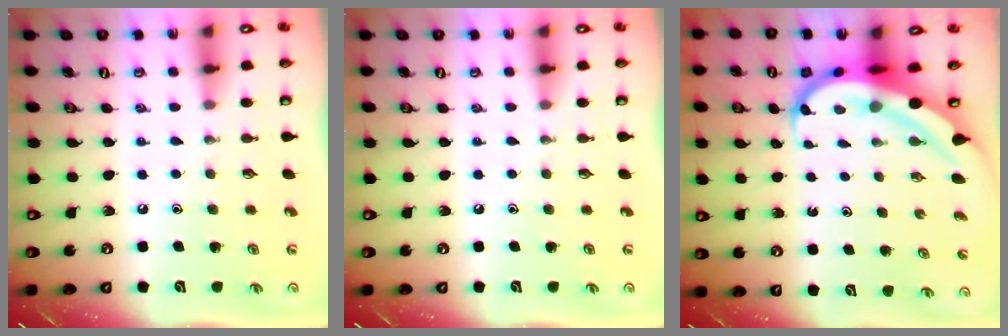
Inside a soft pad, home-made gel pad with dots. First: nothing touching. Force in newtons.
{"total": 0.0}
{"total": 8.2, "press": 8.0, "slide": 1.7}